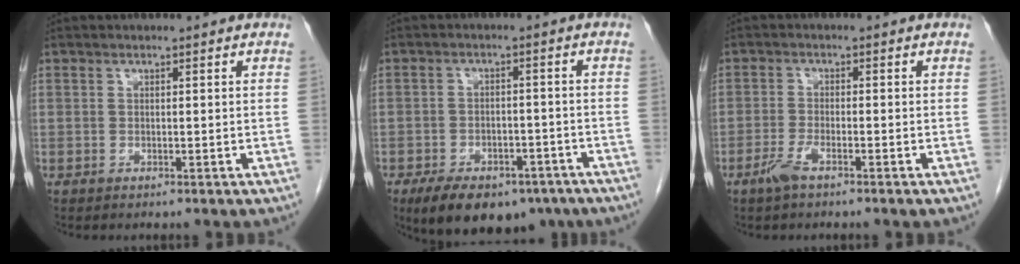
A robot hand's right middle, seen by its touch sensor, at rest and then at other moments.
{"total": 14.1, "force": [-9.5, 7.3, 7.4], "torque": [-0.124, 0.000, -0.136]}
{"total": 2.9, "force": [-2.0, 0.3, 2.1], "torque": [-0.051, -0.003, -0.042]}